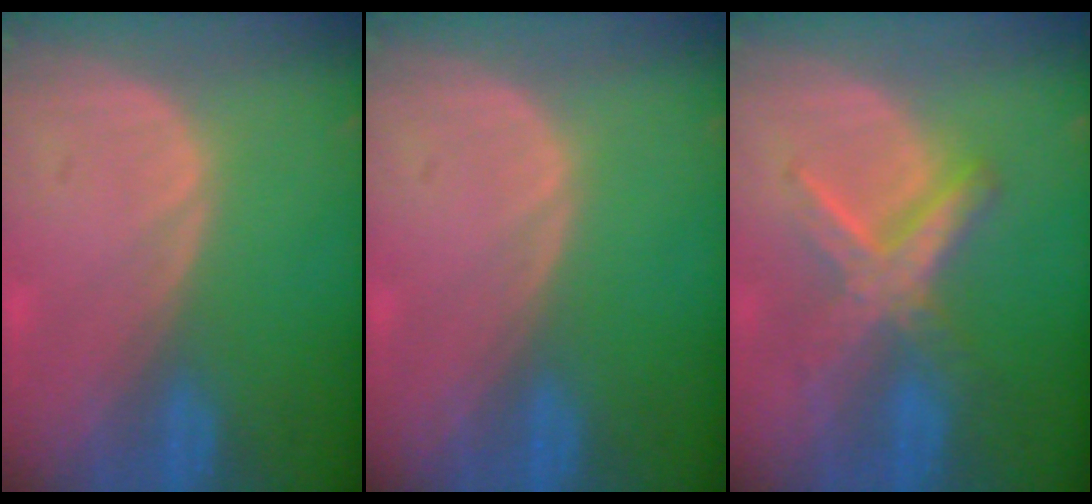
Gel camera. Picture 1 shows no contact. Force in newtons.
{"total": 0.0}
{"total": 6.4, "press": 6.4, "slide": 0.3}